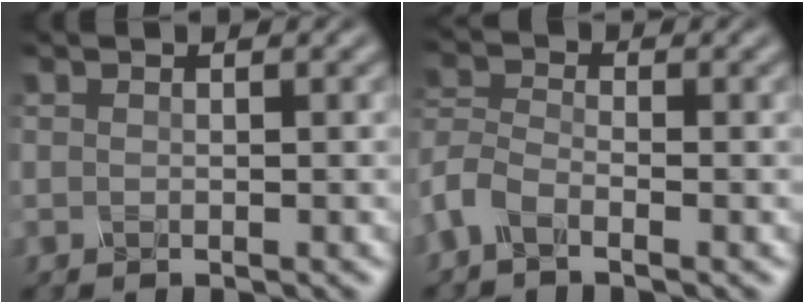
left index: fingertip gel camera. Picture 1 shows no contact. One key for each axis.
{"total": 2.8, "fx": -2.4, "fy": 0.8, "fz": 1.1, "tx": -0.047, "ty": -0.001, "tz": -0.047}